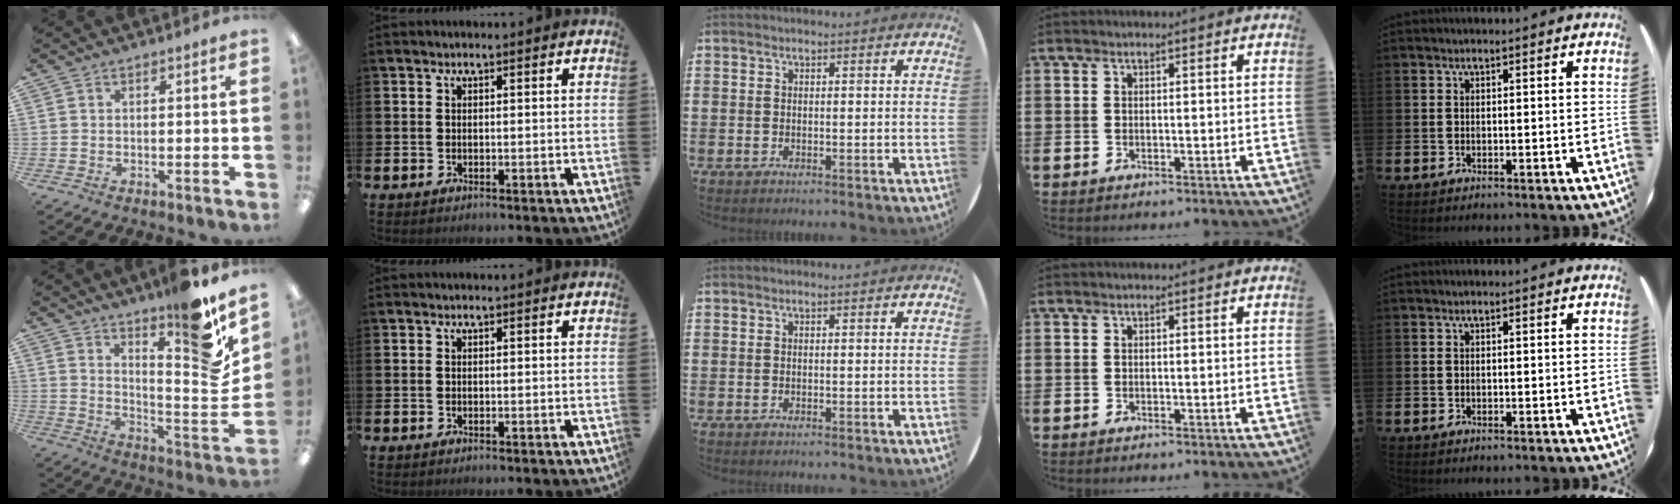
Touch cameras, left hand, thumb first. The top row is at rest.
{"thumb": {"total": 15.1, "force": [11.1, 2.1, 10.1], "torque": [-0.127, -0.110, 0.172]}}